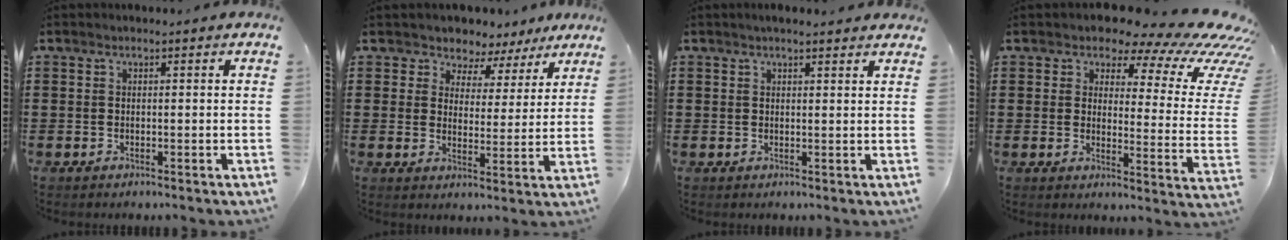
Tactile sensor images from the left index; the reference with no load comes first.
{"total": 4.2, "force": [3.7, 2.0, -0.1], "torque": [-0.018, -0.023, 0.060]}
{"total": 1.4, "force": [1.1, 0.7, 0.5], "torque": [-0.012, 0.006, 0.020]}
{"total": 9.3, "force": [7.4, 3.4, 4.6], "torque": [-0.076, -0.058, 0.121]}